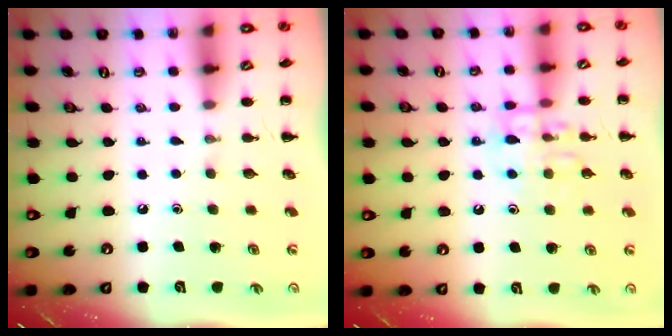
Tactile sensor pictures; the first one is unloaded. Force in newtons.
{"total": 10.9, "press": 10.9, "slide": 0.8}